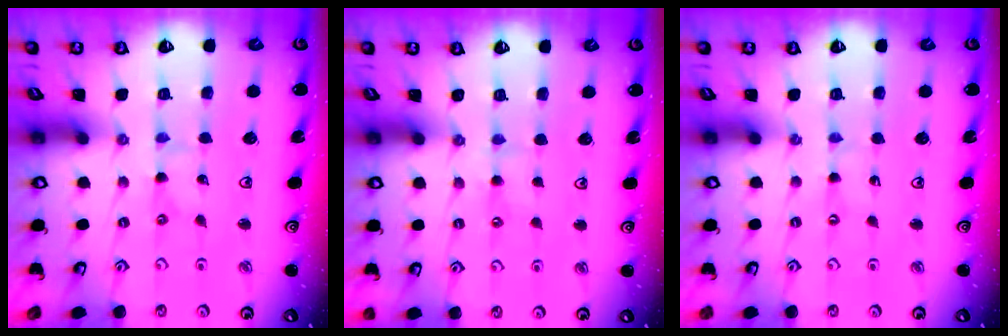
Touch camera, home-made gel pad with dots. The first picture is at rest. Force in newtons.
{"total": 2.8, "press": 2.8, "slide": 0.3}
{"total": 0.6, "press": 0.6, "slide": 0.1}